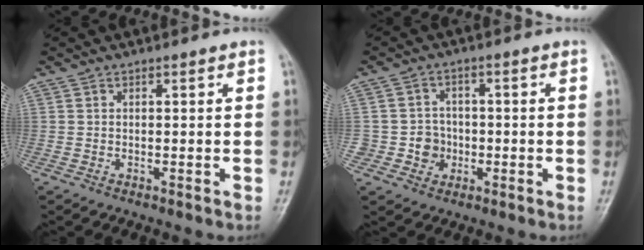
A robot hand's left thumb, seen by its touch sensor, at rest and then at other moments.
{"total": 5.0, "force": [-1.3, 4.8, 0.7], "torque": [0.026, 0.016, -0.024]}